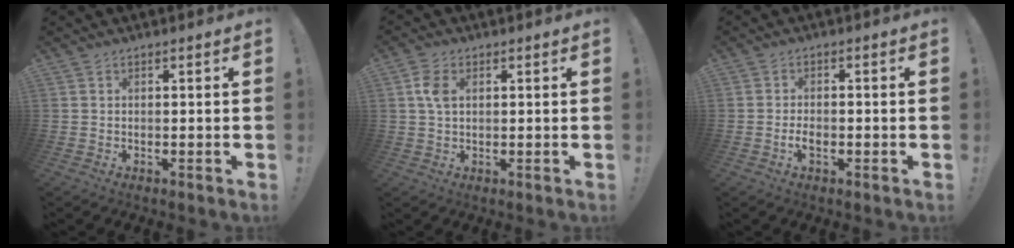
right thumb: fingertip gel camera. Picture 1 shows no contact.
{"total": 5.4, "force": [1.5, 3.1, 4.1], "torque": [-0.076, 0.001, 0.025]}
{"total": 3.0, "force": [-1.4, 1.3, 2.3], "torque": [-0.050, 0.006, -0.025]}